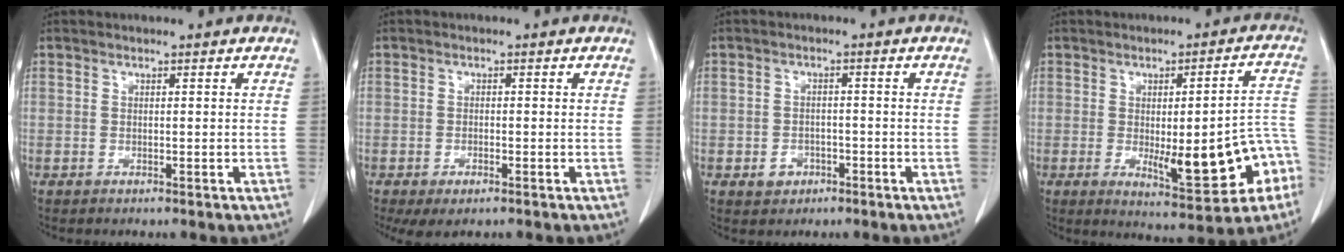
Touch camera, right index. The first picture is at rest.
{"total": 3.2, "force": [-1.8, 1.2, 2.3], "torque": [-0.043, -0.006, -0.024]}
{"total": 2.7, "force": [-1.3, 2.2, 0.9], "torque": [-0.009, 0.007, -0.016]}
{"total": 15.6, "force": [-4.4, 3.6, 14.5], "torque": [-0.141, 0.023, -0.039]}